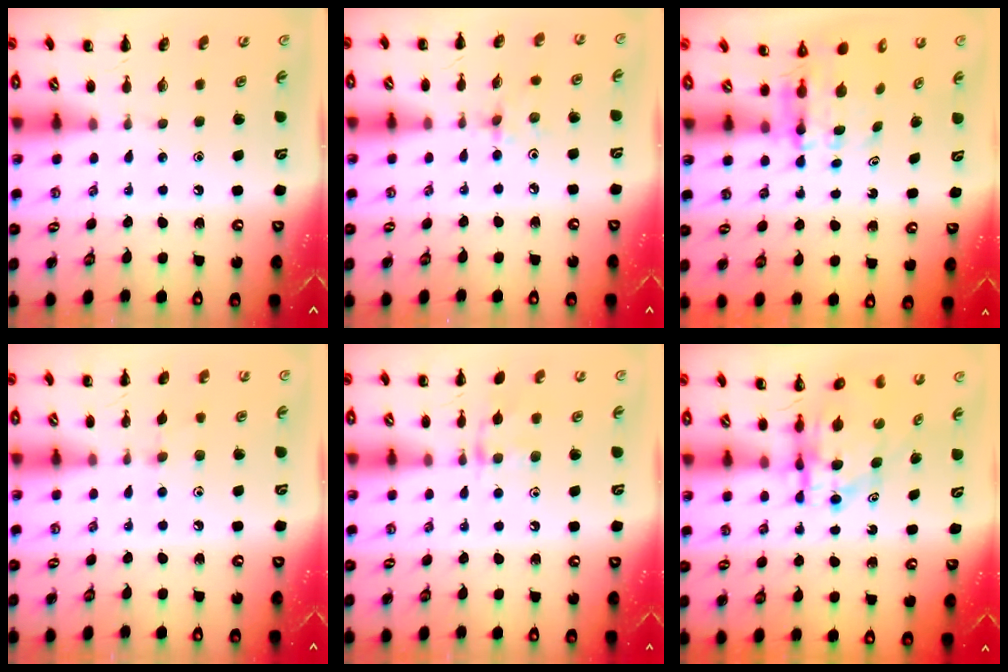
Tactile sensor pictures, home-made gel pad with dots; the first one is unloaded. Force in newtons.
{"total": 2.8, "press": 2.6, "slide": 0.9}
{"total": 4.6, "press": 4.5, "slide": 0.5}
{"total": 5.9, "press": 5.6, "slide": 2.0}
{"total": 8.8, "press": 8.8, "slide": 0.8}
{"total": 6.2, "press": 6.1, "slide": 1.4}